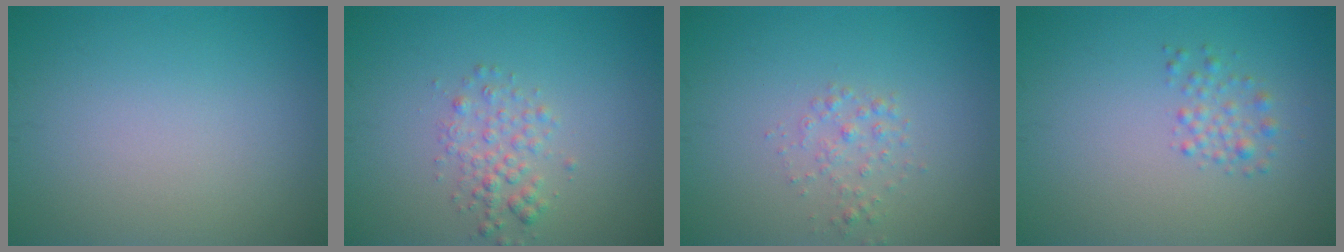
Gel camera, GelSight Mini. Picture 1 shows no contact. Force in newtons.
{"total": 2.1, "press": 2.1, "slide": 0.1}
{"total": 1.4, "press": 1.4, "slide": 0.0}
{"total": 1.5, "press": 1.5, "slide": 0.1}